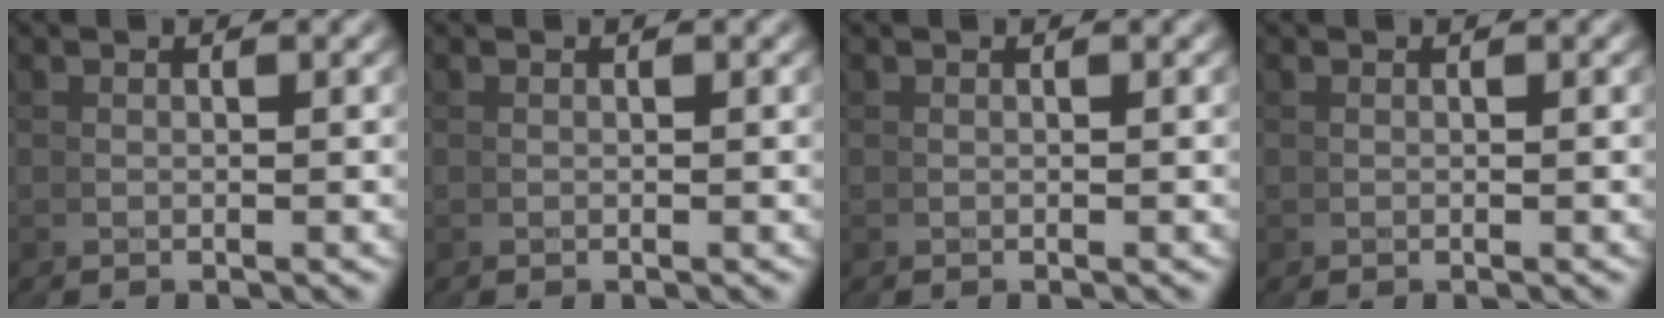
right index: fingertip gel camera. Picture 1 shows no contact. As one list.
[{"total": 0.0}, {"total": 0.0}, {"total": 0.0}]